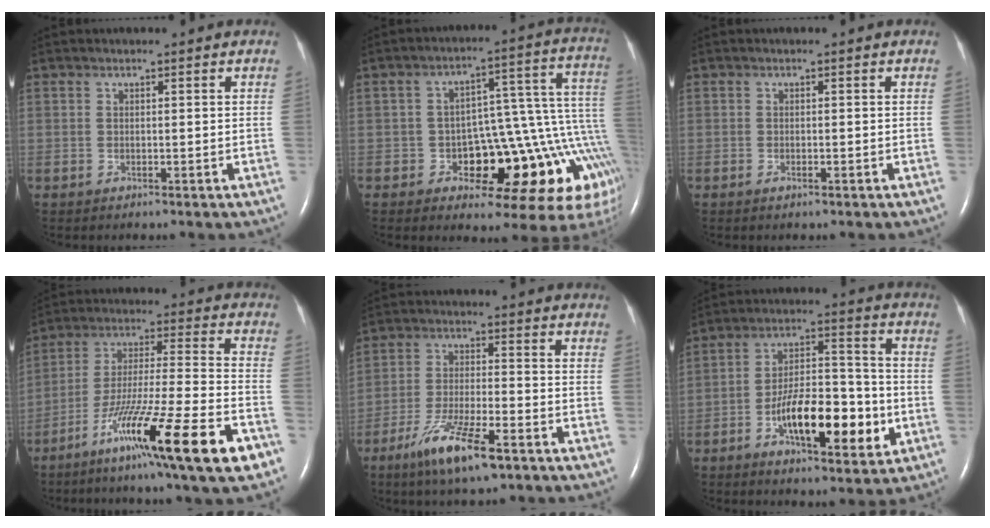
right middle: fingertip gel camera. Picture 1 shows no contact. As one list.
[{"total": 17.1, "force": [-5.3, 6.2, 15.1], "torque": [-0.106, 0.064, -0.062]}, {"total": 0.8, "force": [-0.5, 0.2, 0.6], "torque": [-0.014, -0.002, -0.005]}, {"total": 21.0, "force": [-11.5, 0.4, 17.5], "torque": [-0.287, -0.049, -0.197]}, {"total": 10.6, "force": [-6.5, 1.8, 8.2], "torque": [-0.162, -0.020, -0.115]}, {"total": 14.9, "force": [-5.0, 4.7, 13.2], "torque": [-0.221, 0.012, -0.077]}]